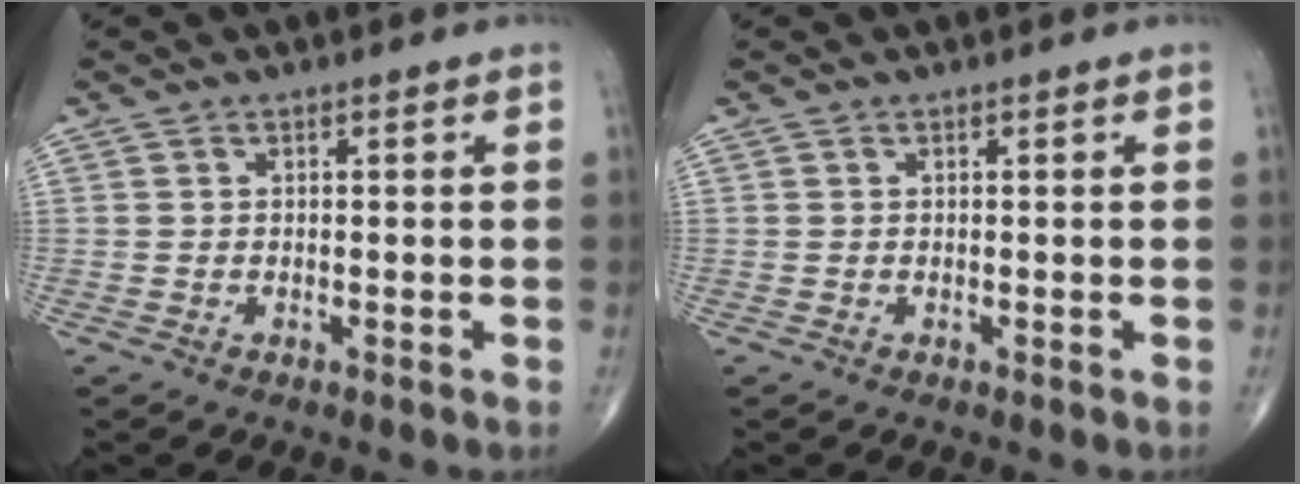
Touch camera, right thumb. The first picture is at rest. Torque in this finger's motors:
{"motor_torque": [-0.02, 0.02, 0.00, 0.00, 0.01]}